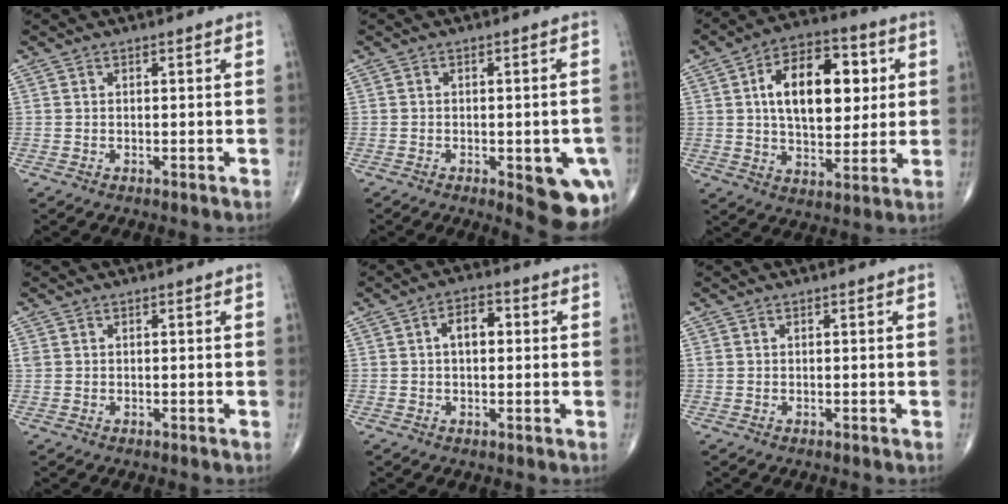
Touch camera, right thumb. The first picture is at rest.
{"total": 10.8, "force": [-4.0, 4.1, 9.2], "torque": [-0.088, 0.002, -0.038]}
{"total": 17.8, "force": [3.8, 10.1, 14.1], "torque": [-0.188, 0.003, 0.060]}
{"total": 1.1, "force": [0.3, 0.9, 0.6], "torque": [-0.015, 0.006, 0.008]}
{"total": 5.3, "force": [0.8, 3.1, 4.3], "torque": [-0.064, 0.015, 0.007]}
{"total": 0.5, "force": [0.2, 0.4, 0.2], "torque": [-0.001, 0.002, 0.003]}